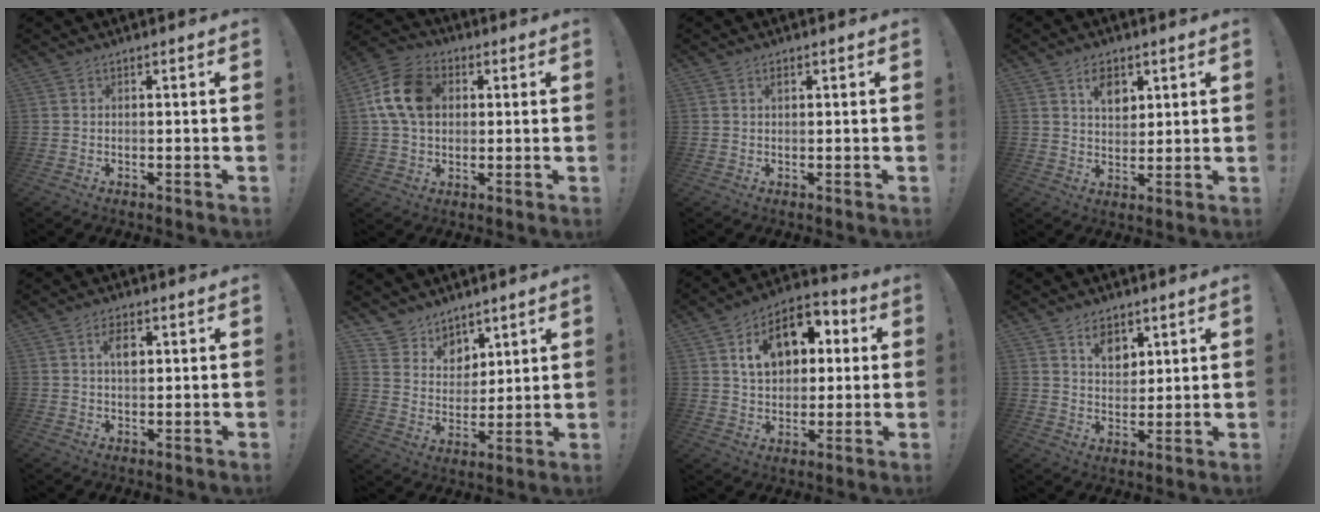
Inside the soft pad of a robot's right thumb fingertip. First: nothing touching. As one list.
[{"total": 14.2, "force": [2.8, 10.8, 8.9], "torque": [-0.155, 0.005, 0.057]}, {"total": 1.0, "force": [0.6, 0.5, 0.6], "torque": [-0.006, -0.002, 0.010]}, {"total": 7.2, "force": [3.5, 4.8, 4.0], "torque": [-0.057, -0.012, 0.062]}, {"total": 4.8, "force": [1.3, 2.6, 3.8], "torque": [-0.059, 0.001, 0.018]}, {"total": 8.9, "force": [7.0, 5.5, 0.5], "torque": [-0.018, -0.067, 0.140]}, {"total": 15.9, "force": [5.3, 10.9, 10.2], "torque": [-0.151, -0.007, 0.098]}, {"total": 7.1, "force": [4.4, 4.7, 3.1], "torque": [-0.037, -0.029, 0.077]}]